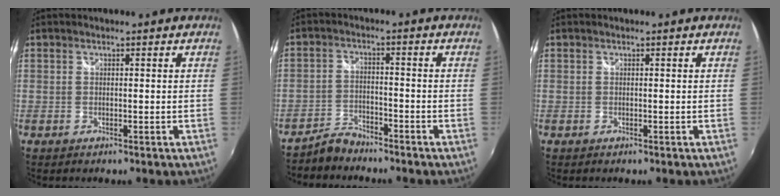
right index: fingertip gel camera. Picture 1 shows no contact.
{"total": 4.6, "force": [-4.3, 1.4, 0.9], "torque": [-0.028, 0.007, -0.080]}
{"total": 0.0}